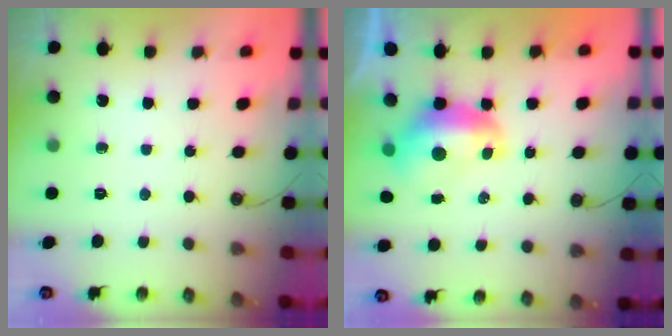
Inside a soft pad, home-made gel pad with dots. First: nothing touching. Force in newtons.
{"total": 1.6, "press": 1.4, "slide": 0.7}